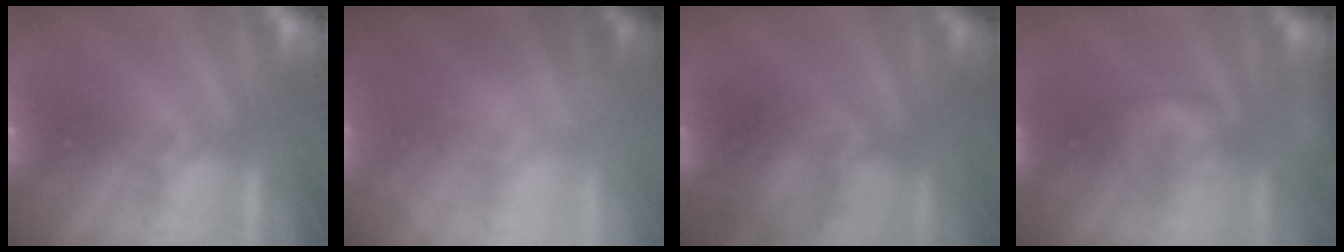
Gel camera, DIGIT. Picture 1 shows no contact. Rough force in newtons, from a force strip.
{"total": 7.7}
{"total": 2.1}
{"total": 7.5}